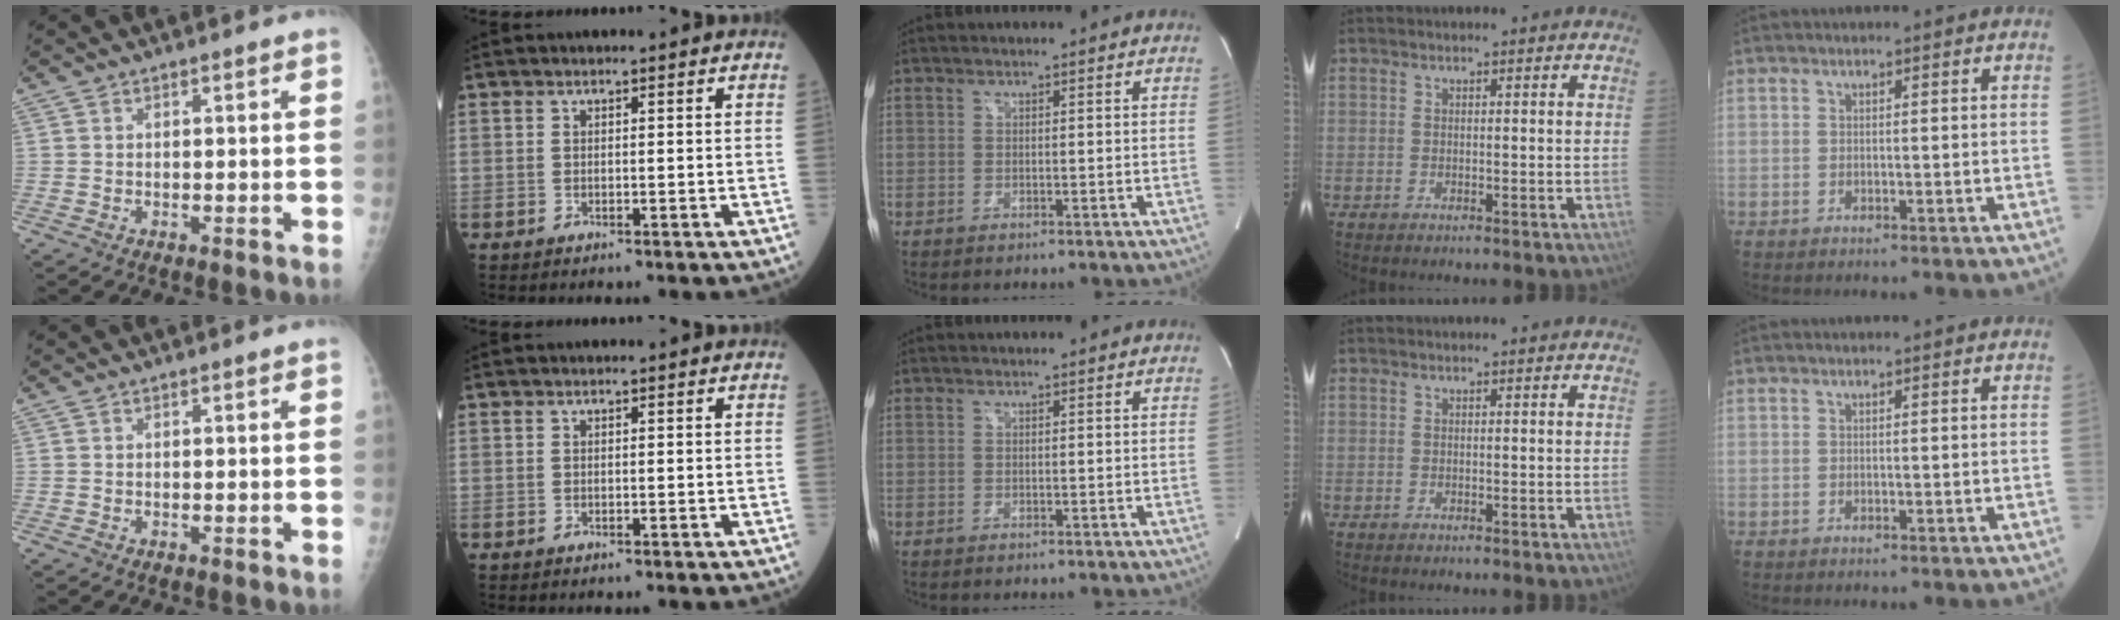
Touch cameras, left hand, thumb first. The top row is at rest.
{}